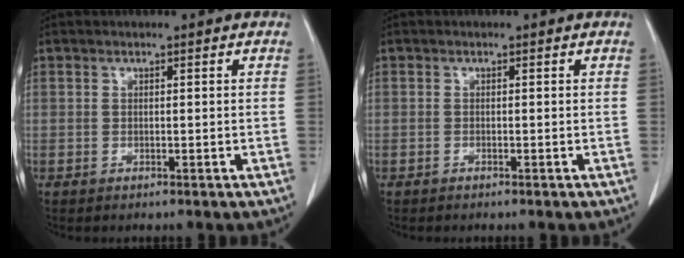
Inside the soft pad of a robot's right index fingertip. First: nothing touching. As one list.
[{"total": 0.0}]